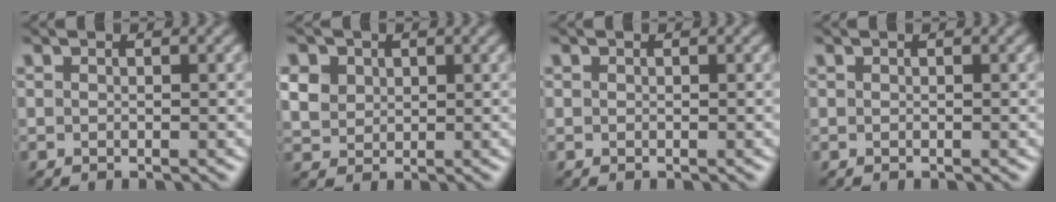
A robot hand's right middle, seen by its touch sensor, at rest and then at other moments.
{"total": 5.4, "force": [2.4, 4.2, 2.5], "torque": [-0.084, 0.017, 0.041]}
{"total": 0.0}
{"total": 0.0}